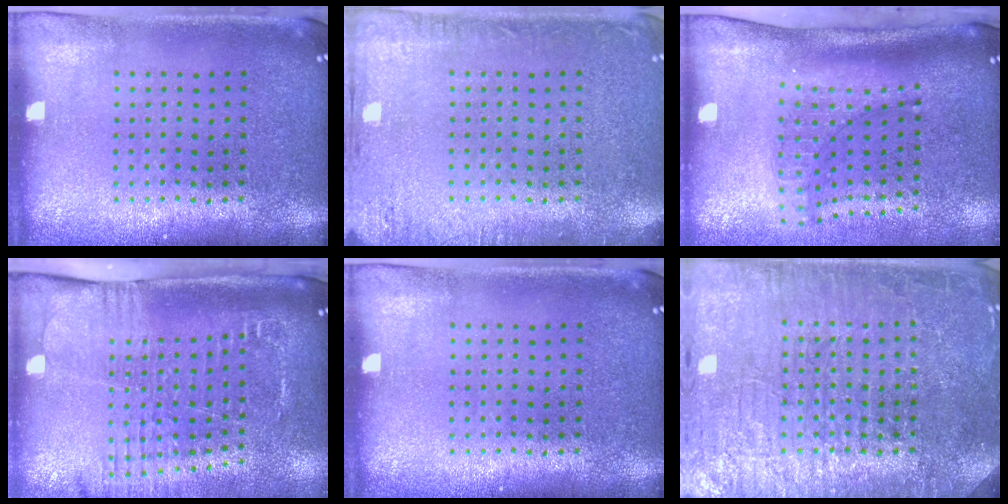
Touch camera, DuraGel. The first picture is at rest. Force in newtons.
{"total": 2.2, "press": 2.1, "slide": 0.3}
{"total": 2.1, "press": 1.5, "slide": 1.5}
{"total": 2.6, "press": 2.0, "slide": 1.6}
{"total": 0.0}
{"total": 7.2, "press": 7.1, "slide": 1.1}